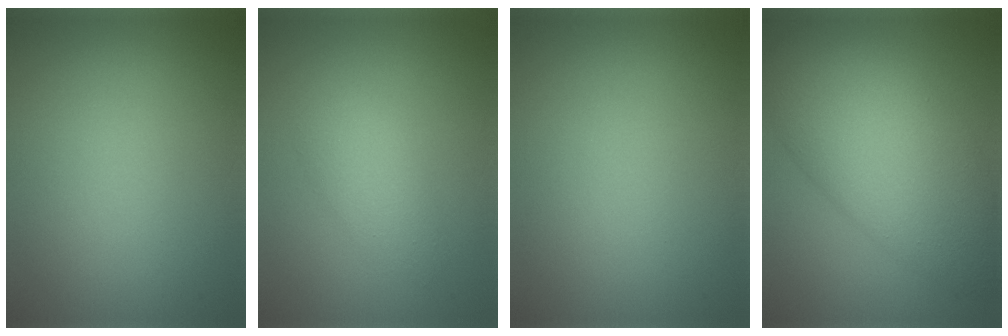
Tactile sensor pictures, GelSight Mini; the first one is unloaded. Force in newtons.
{"total": 2.2, "press": 2.2, "slide": 0.1}
{"total": 0.0}
{"total": 10.0, "press": 10.0, "slide": 0.0}